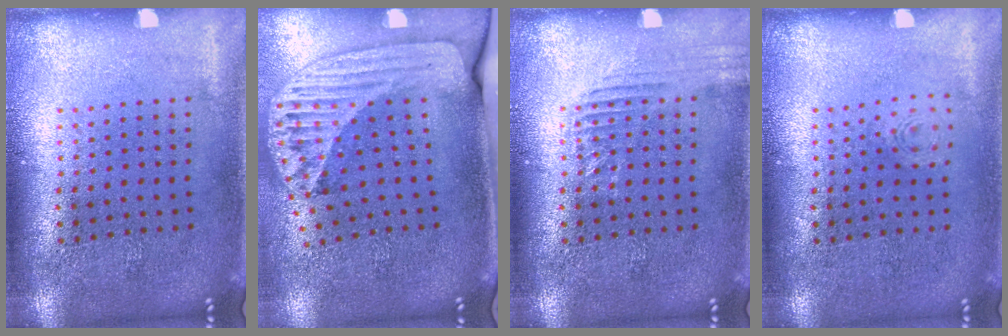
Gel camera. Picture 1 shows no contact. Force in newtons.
{"total": 2.7, "press": 1.8, "slide": 1.9}
{"total": 1.3, "press": 1.3, "slide": 0.2}
{"total": 0.7, "press": 0.7, "slide": 0.1}